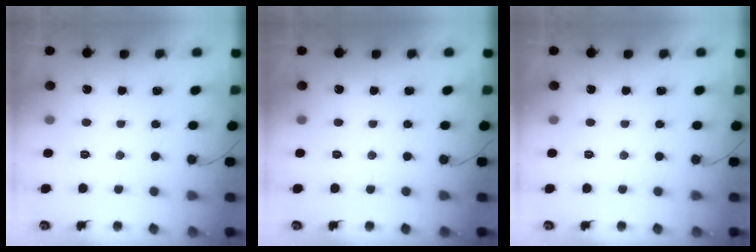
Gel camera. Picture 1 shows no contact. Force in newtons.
{"total": 0.0}
{"total": 0.0}